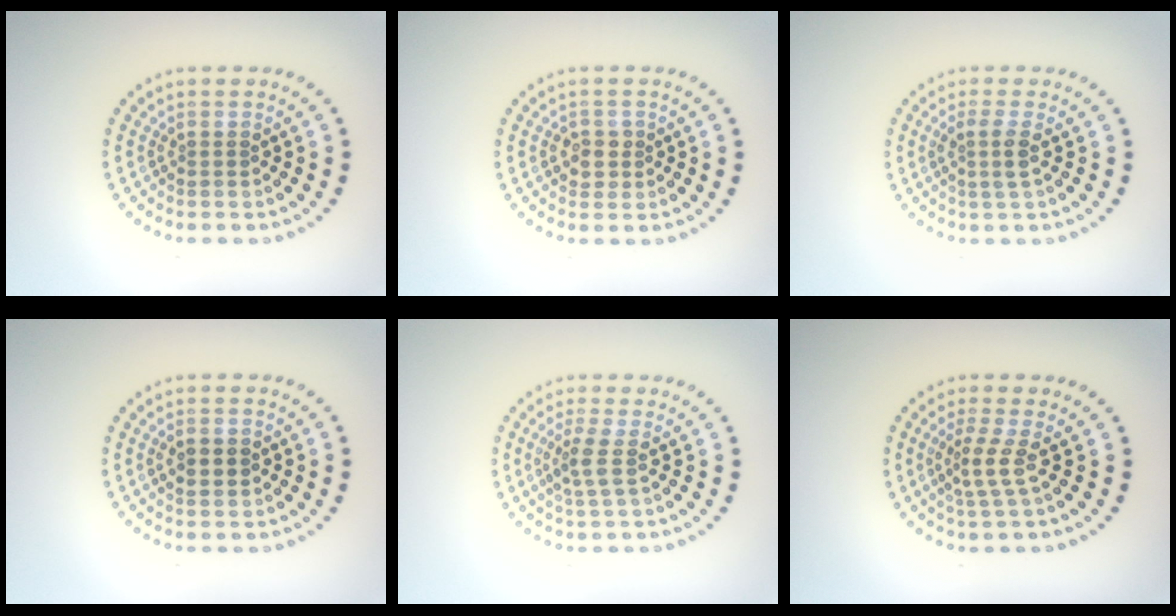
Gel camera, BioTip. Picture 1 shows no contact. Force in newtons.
{"total": 1.8, "press": 1.8, "slide": 0.5}
{"total": 1.8, "press": 1.4, "slide": 1.0}
{"total": 2.1, "press": 2.1, "slide": 0.2}
{"total": 2.0, "press": 1.5, "slide": 1.3}
{"total": 2.4, "press": 1.6, "slide": 1.8}